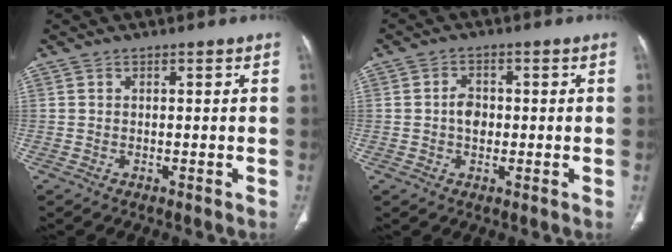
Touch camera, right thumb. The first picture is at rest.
{"total": 3.6, "force": [-0.2, 2.7, 2.4], "torque": [-0.031, 0.007, -0.007]}